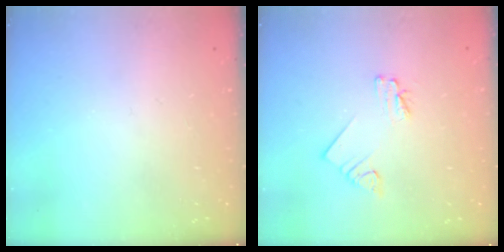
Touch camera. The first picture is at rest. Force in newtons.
{"total": 2.3, "press": 2.3, "slide": 0.1}